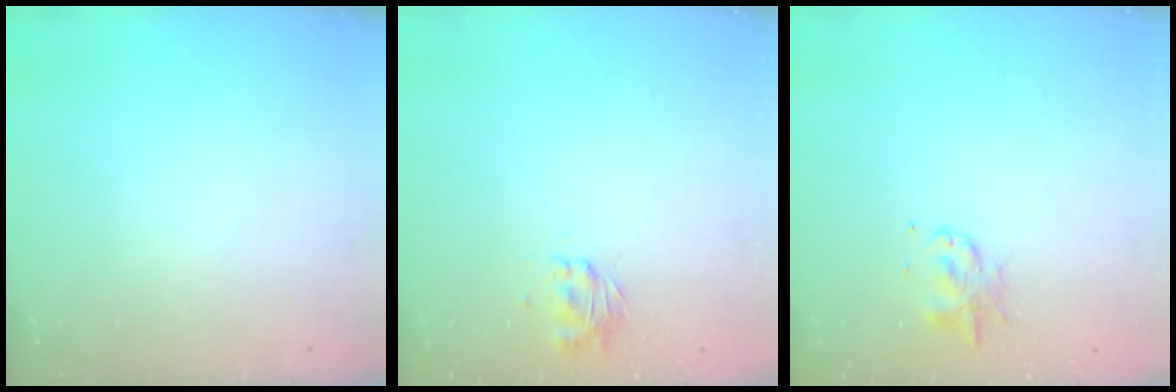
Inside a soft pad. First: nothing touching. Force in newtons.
{"total": 1.3, "press": 1.2, "slide": 0.4}
{"total": 2.4, "press": 2.4, "slide": 0.3}